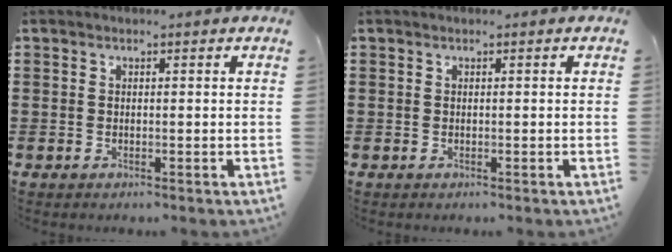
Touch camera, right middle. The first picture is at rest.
{"total": 0.0}